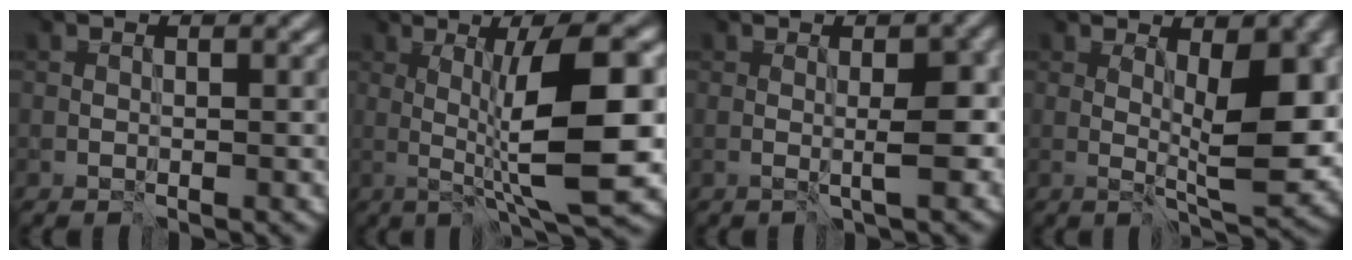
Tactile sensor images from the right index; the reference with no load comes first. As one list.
[{"total": 8.4, "force": [-1.7, 0.3, 8.2], "torque": [-0.115, 0.008, -0.011]}, {"total": 2.7, "force": [-1.2, -0.2, 2.4], "torque": [-0.029, 0.002, -0.009]}, {"total": 6.2, "force": [0.4, 1.6, 6.0], "torque": [-0.082, 0.002, 0.019]}]